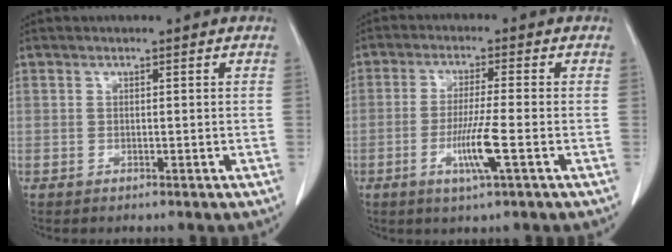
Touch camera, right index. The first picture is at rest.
{"total": 6.6, "force": [-2.2, -0.5, 6.2], "torque": [-0.117, -0.015, -0.043]}